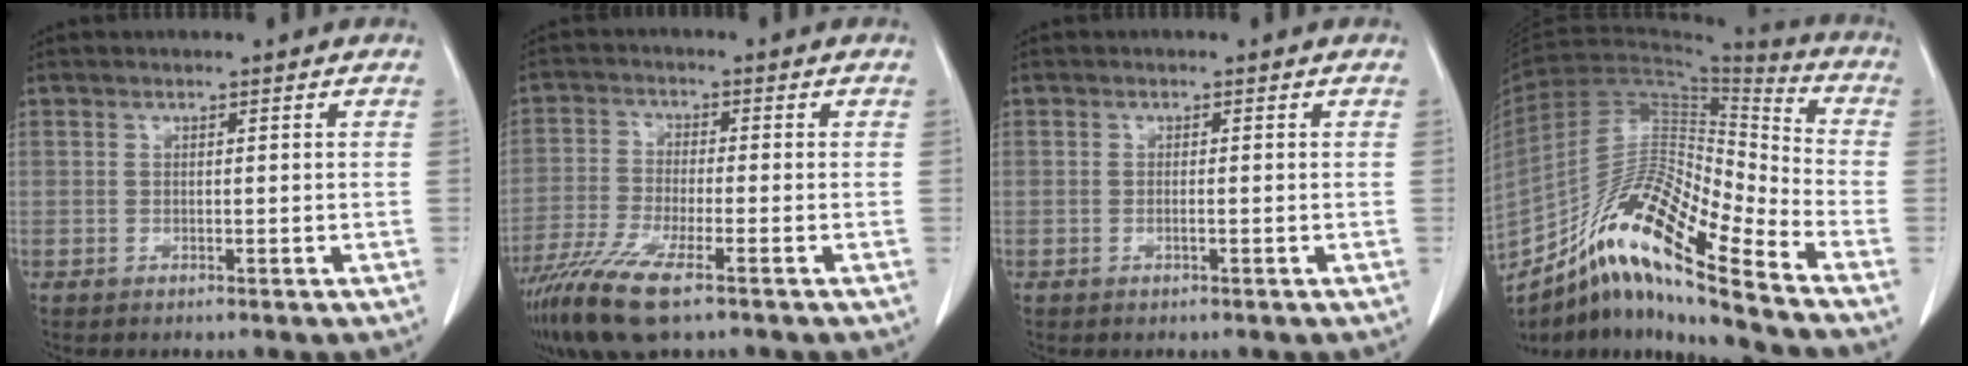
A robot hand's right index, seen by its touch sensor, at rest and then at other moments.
{"total": 10.2, "force": [-6.5, 1.6, 7.7], "torque": [-0.153, -0.025, -0.117]}
{"total": 0.6, "force": [-0.2, 0.0, 0.6], "torque": [-0.013, 0.000, -0.002]}
{"total": 19.1, "force": [-13.6, 1.6, 13.2], "torque": [-0.256, 0.001, -0.249]}